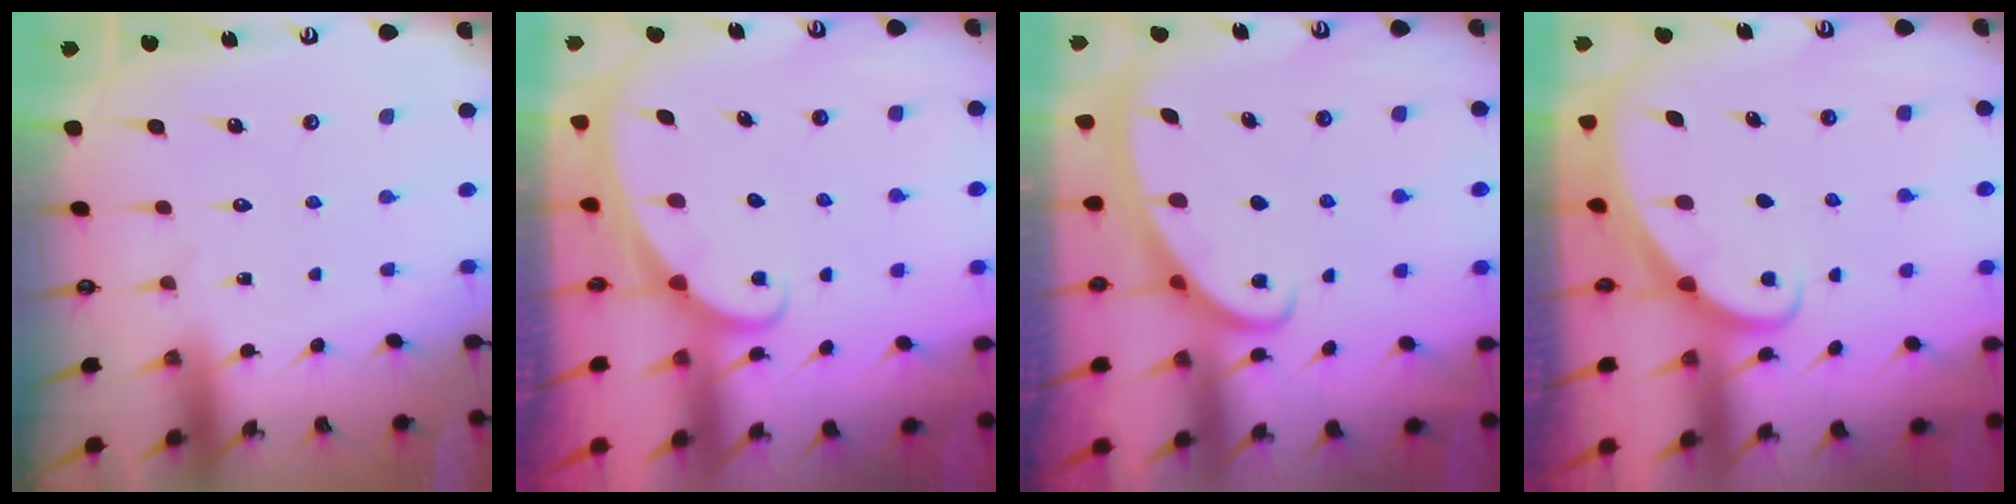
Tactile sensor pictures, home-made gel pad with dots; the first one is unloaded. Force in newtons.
{"total": 1.7, "press": 1.7, "slide": 0.1}
{"total": 2.8, "press": 2.7, "slide": 0.4}
{"total": 2.0, "press": 2.0, "slide": 0.2}